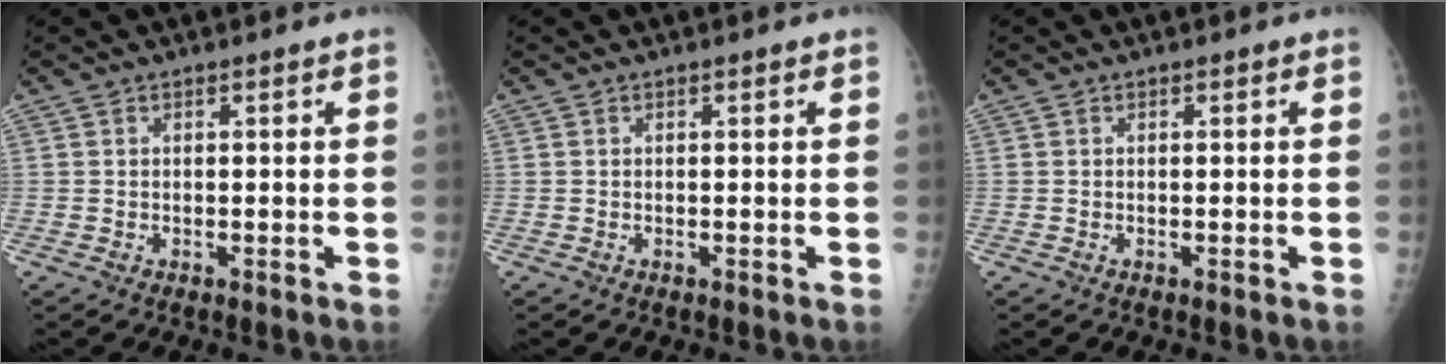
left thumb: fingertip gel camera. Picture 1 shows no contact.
{"total": 0.0}
{"total": 0.0}